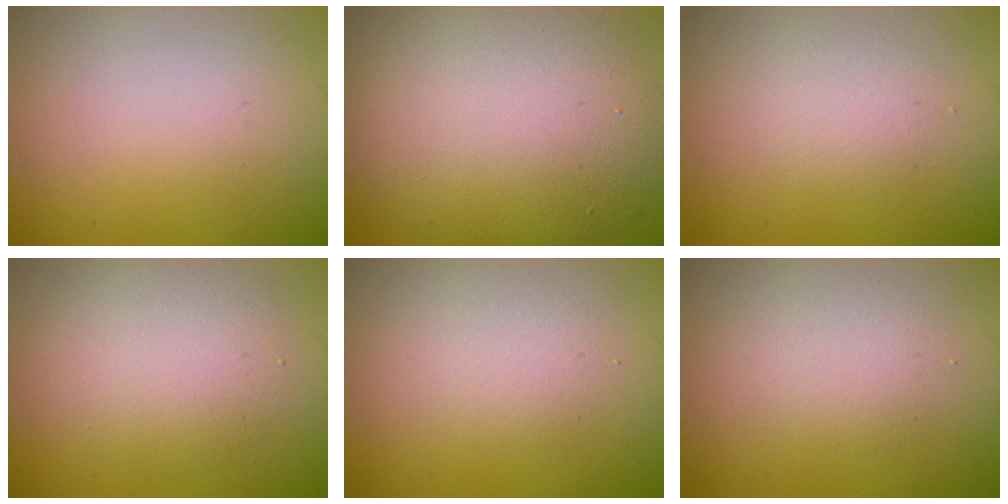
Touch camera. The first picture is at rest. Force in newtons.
{"total": 10.7, "press": 10.7, "slide": 0.7}
{"total": 1.6, "press": 1.6, "slide": 0.1}
{"total": 3.6, "press": 3.6, "slide": 0.2}
{"total": 1.9, "press": 1.9, "slide": 0.0}
{"total": 2.0, "press": 2.0, "slide": 0.1}